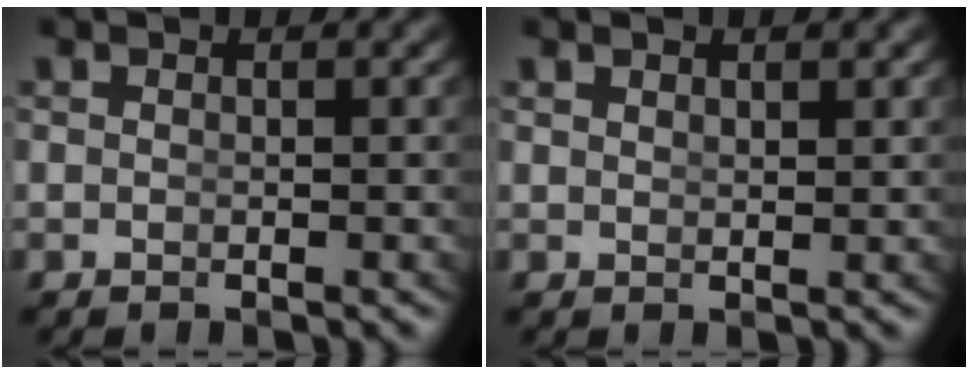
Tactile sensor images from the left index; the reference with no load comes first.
{"total": 0.9, "force": [0.7, -0.5, 0.3], "torque": [0.002, -0.007, 0.019]}